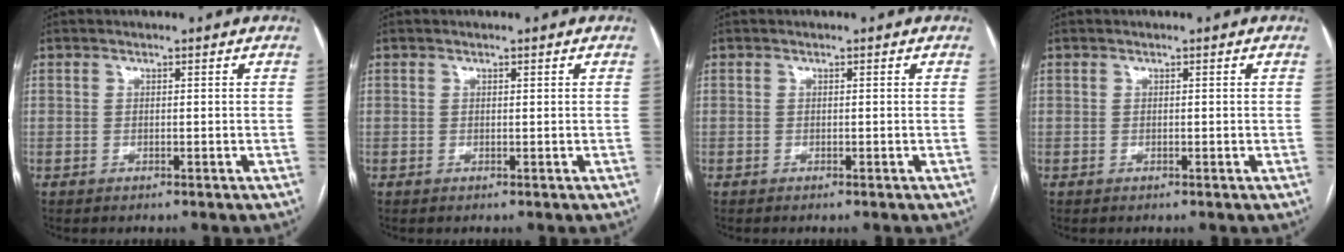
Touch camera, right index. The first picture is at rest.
{"total": 0.0}
{"total": 0.0}
{"total": 0.0}